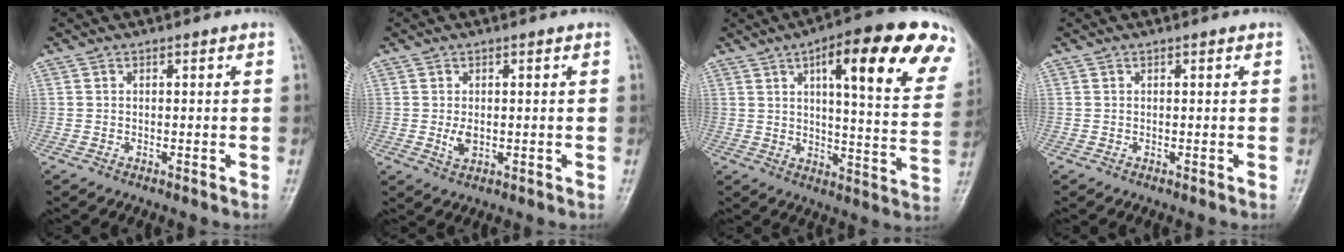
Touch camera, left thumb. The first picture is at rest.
{"total": 2.7, "force": [0.1, 1.8, 2.0], "torque": [-0.034, -0.008, 0.004]}
{"total": 23.0, "force": [11.0, 6.1, 19.2], "torque": [-0.228, -0.022, 0.143]}
{"total": 0.0}